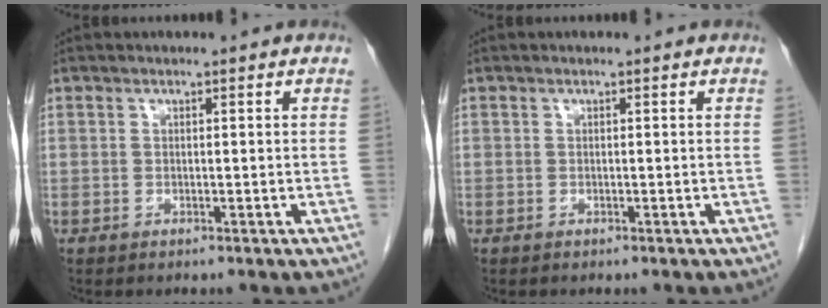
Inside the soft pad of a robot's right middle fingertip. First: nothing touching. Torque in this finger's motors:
{"motor_torque": [-0.13, 0.33, -0.03, -0.01]}